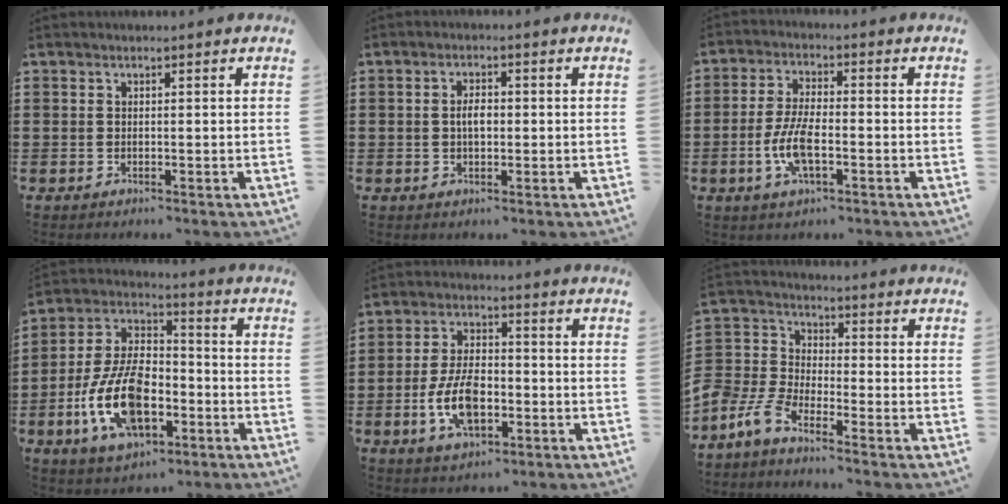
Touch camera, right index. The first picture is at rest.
{"total": 2.6, "force": [0.0, 1.2, 2.4], "torque": [-0.037, 0.000, -0.004]}
{"total": 7.3, "force": [-2.2, 2.4, 6.5], "torque": [-0.151, -0.012, -0.045]}
{"total": 13.5, "force": [-5.3, 6.9, 10.3], "torque": [-0.242, -0.001, -0.103]}
{"total": 8.8, "force": [-2.6, 4.5, 7.1], "torque": [-0.161, -0.002, -0.050]}
{"total": 5.4, "force": [-4.8, 1.6, 1.9], "torque": [-0.081, -0.011, -0.106]}